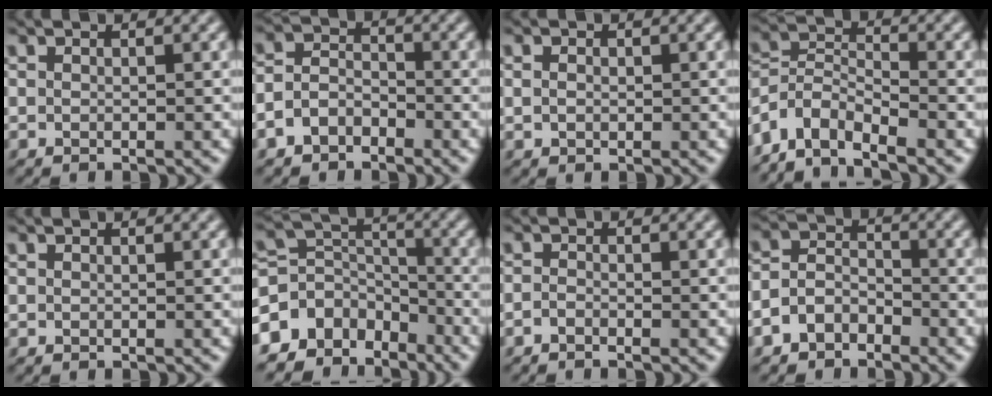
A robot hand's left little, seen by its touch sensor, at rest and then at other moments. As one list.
[{"total": 2.9, "force": [-1.7, 2.0, 1.3], "torque": [-0.028, 0.009, -0.037]}, {"total": 0.8, "force": [0.0, 0.7, 0.5], "torque": [-0.012, 0.002, -0.001]}, {"total": 4.9, "force": [-4.1, 1.9, 2.0], "torque": [-0.038, 0.002, -0.091]}, {"total": 0.0}, {"total": 7.6, "force": [-5.2, 5.0, 2.5], "torque": [-0.039, 0.019, -0.103]}, {"total": 0.9, "force": [-0.8, 0.2, 0.4], "torque": [-0.010, 0.002, -0.017]}, {"total": 3.3, "force": [-2.1, 2.2, 1.1], "torque": [-0.026, 0.009, -0.045]}]